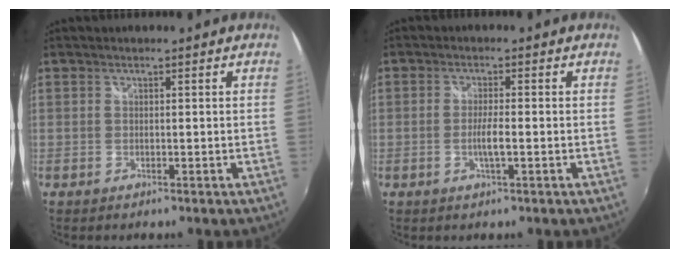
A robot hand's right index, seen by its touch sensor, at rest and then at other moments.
{"total": 3.0, "force": [-0.9, 0.1, 2.9], "torque": [-0.053, -0.004, -0.016]}